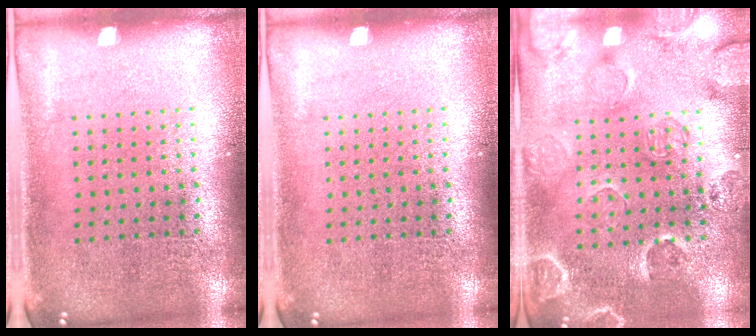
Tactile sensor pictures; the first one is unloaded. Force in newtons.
{"total": 0.0}
{"total": 2.4, "press": 2.1, "slide": 1.3}